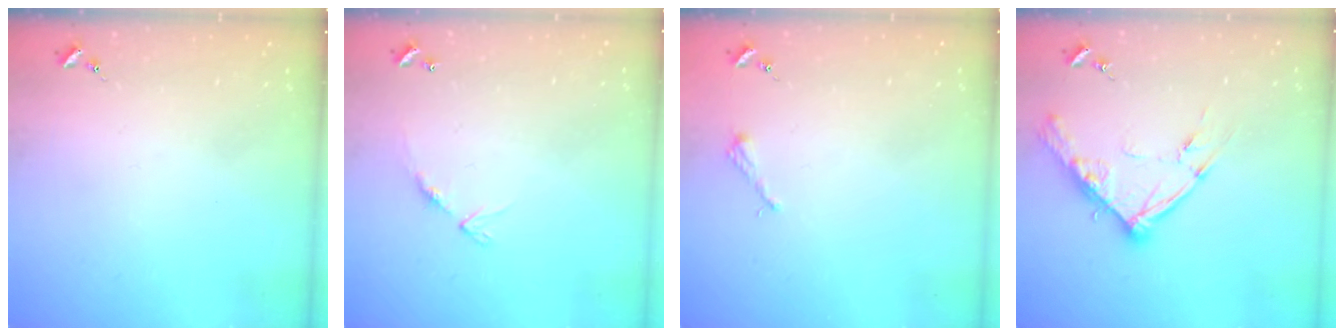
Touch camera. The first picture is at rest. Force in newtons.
{"total": 8.4, "press": 8.4, "slide": 0.6}
{"total": 2.2, "press": 2.2, "slide": 0.3}
{"total": 13.3, "press": 13.2, "slide": 1.2}